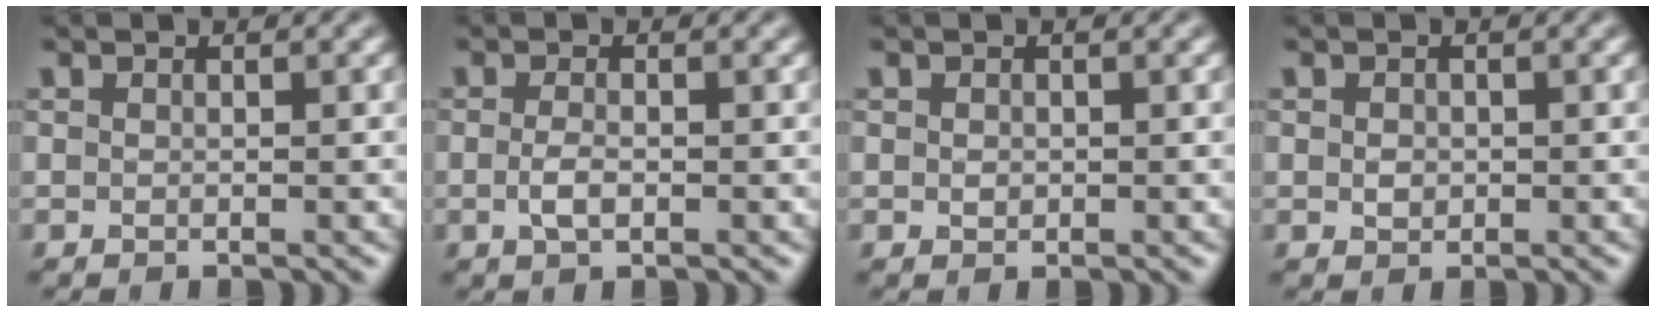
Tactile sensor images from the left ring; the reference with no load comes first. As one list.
[{"total": 1.6, "force": [-0.4, 0.7, 1.4], "torque": [-0.032, -0.003, -0.010]}, {"total": 0.6, "force": [0.1, 0.5, 0.3], "torque": [-0.005, -0.002, 0.001]}, {"total": 1.0, "force": [0.0, 0.9, 0.5], "torque": [-0.010, -0.003, 0.000]}]